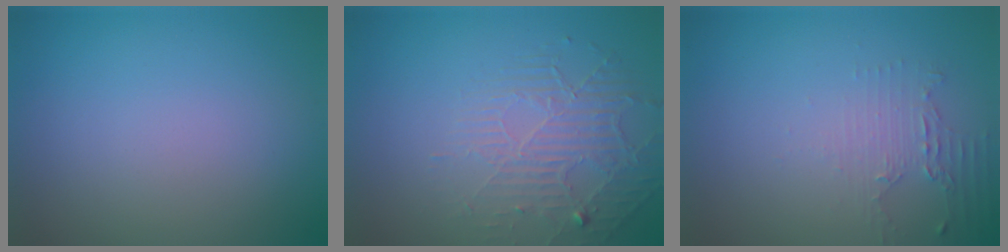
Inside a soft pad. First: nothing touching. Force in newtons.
{"total": 2.3, "press": 1.7, "slide": 1.6}
{"total": 1.9, "press": 1.3, "slide": 1.4}